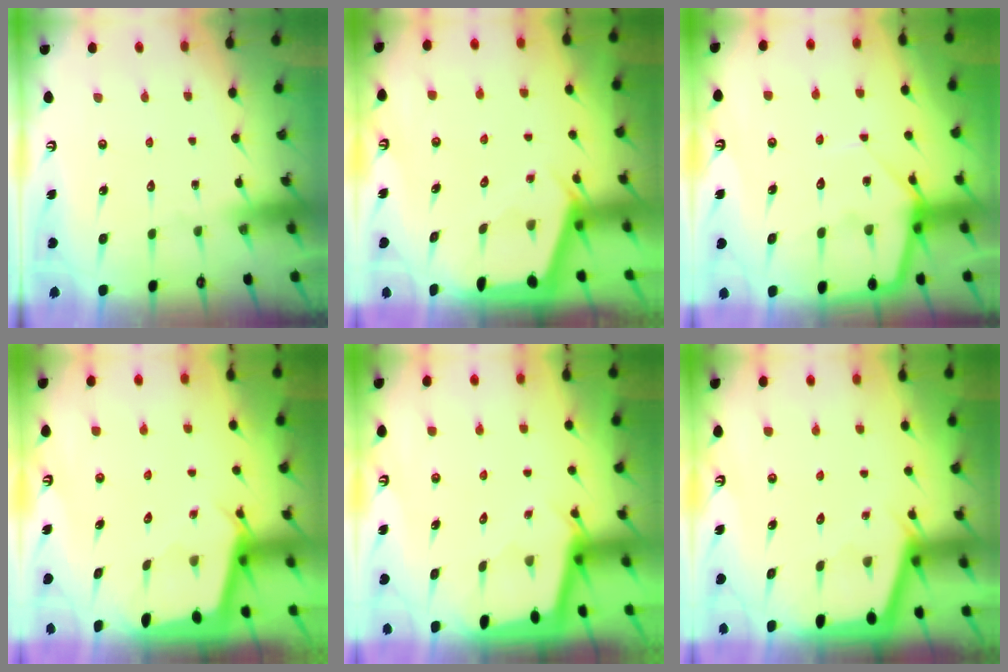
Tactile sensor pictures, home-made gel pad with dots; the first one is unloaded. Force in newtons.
{"total": 2.5, "press": 2.5, "slide": 0.3}
{"total": 9.2, "press": 9.2, "slide": 0.7}
{"total": 2.4, "press": 2.4, "slide": 0.2}
{"total": 2.1, "press": 2.1, "slide": 0.1}
{"total": 2.7, "press": 2.7, "slide": 0.2}